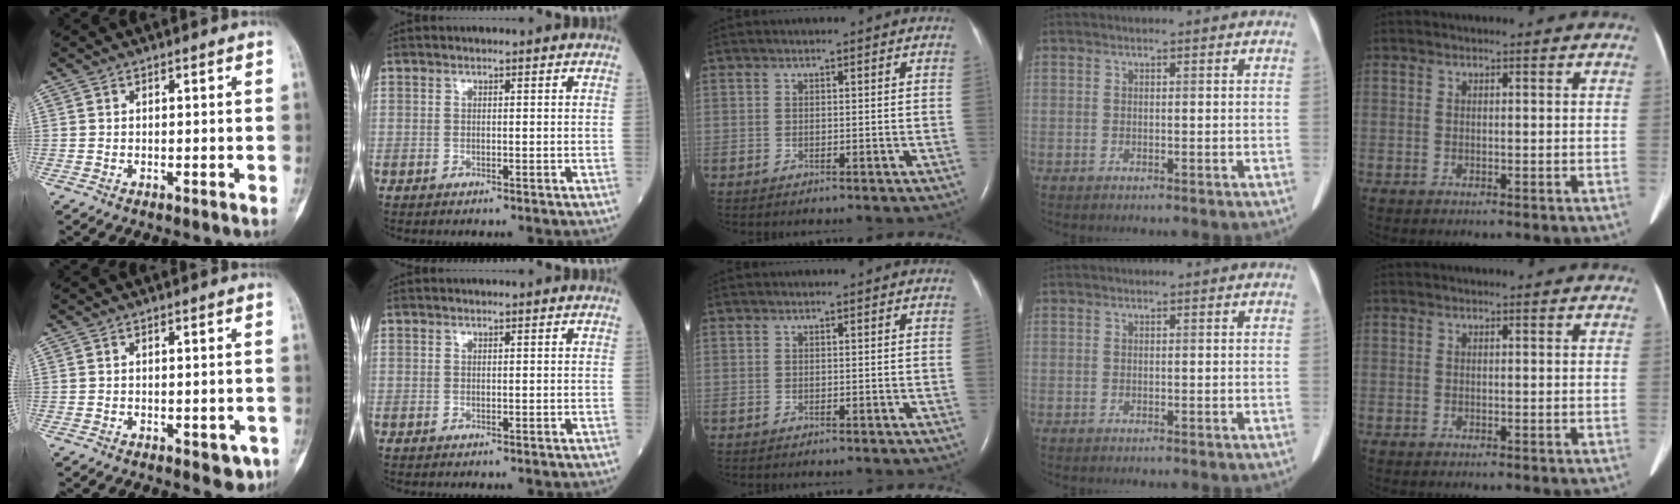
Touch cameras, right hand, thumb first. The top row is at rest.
{"thumb": {"total": 3.5, "force": [-1.6, 1.9, 2.5], "torque": [-0.012, 0.005, -0.014]}}